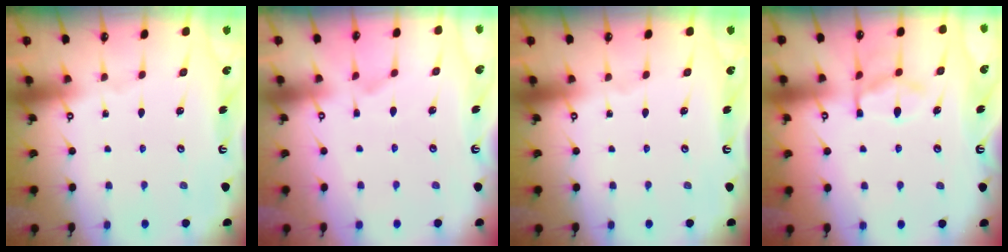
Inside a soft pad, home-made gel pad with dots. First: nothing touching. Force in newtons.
{"total": 3.5, "press": 3.3, "slide": 1.2}
{"total": 0.0}
{"total": 11.9, "press": 11.8, "slide": 1.1}